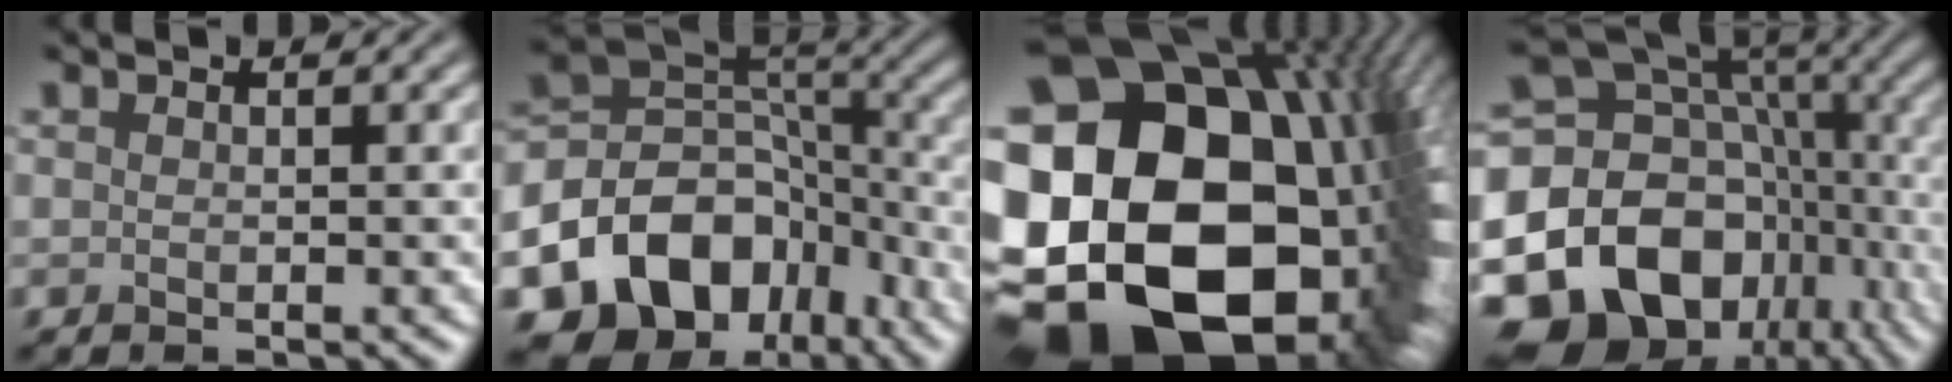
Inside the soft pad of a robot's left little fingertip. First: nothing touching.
{"total": 13.1, "force": [-6.9, 9.4, 6.0], "torque": [-0.115, 0.002, -0.114]}
{"total": 25.3, "force": [-3.6, 20.0, 15.2], "torque": [-0.279, -0.057, -0.083]}
{"total": 19.2, "force": [-5.7, 14.7, 11.0], "torque": [-0.203, 0.009, -0.078]}